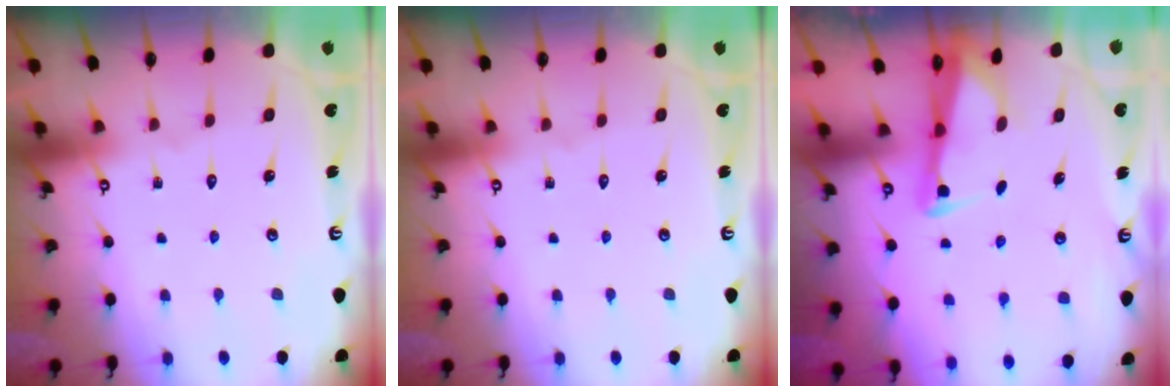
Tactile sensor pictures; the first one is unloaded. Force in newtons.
{"total": 0.0}
{"total": 2.4, "press": 2.4, "slide": 0.5}